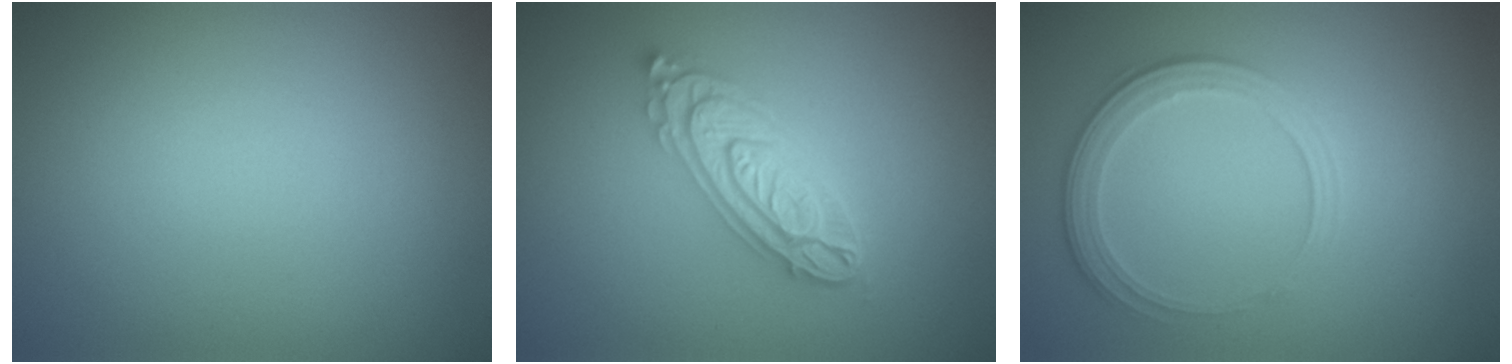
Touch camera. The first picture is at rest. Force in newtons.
{"total": 4.3, "press": 4.2, "slide": 0.8}
{"total": 2.7, "press": 2.5, "slide": 1.2}